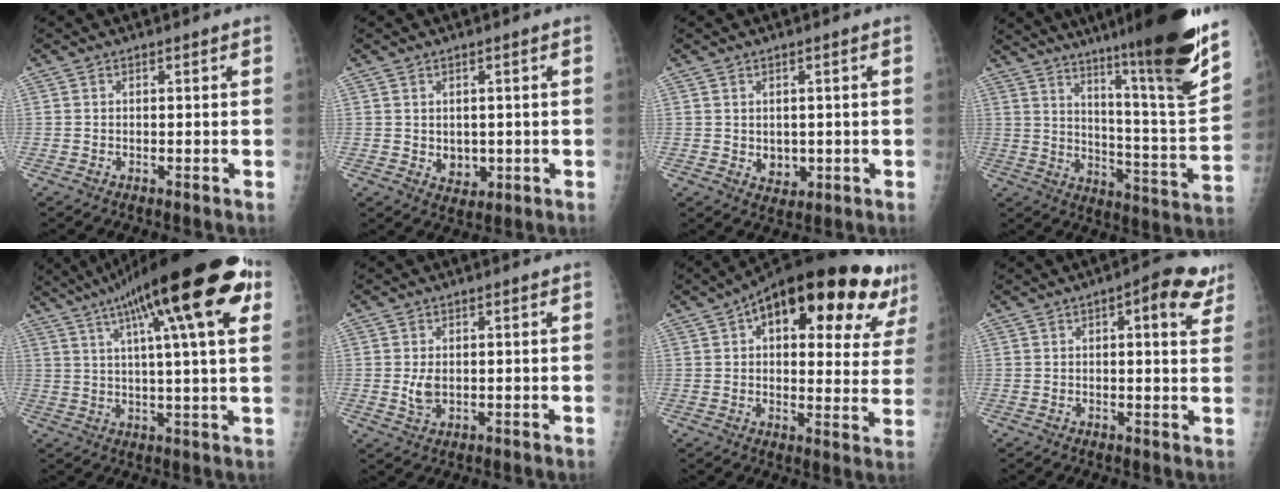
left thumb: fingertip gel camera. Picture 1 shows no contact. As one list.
[{"total": 4.6, "force": [-0.3, 3.6, 2.9], "torque": [-0.020, -0.006, 0.009]}, {"total": 3.8, "force": [-0.1, 3.0, 2.5], "torque": [-0.018, -0.004, 0.010]}, {"total": 24.7, "force": [17.1, 1.2, 17.8], "torque": [-0.245, -0.100, 0.256]}, {"total": 24.7, "force": [11.3, 5.1, 21.3], "torque": [-0.325, 0.010, 0.167]}, {"total": 3.3, "force": [0.2, 2.0, 2.6], "torque": [-0.042, -0.006, 0.010]}, {"total": 26.1, "force": [12.8, 10.8, 20.0], "torque": [-0.253, 0.010, 0.173]}, {"total": 8.8, "force": [4.3, 2.9, 7.1], "torque": [-0.070, -0.008, 0.046]}]